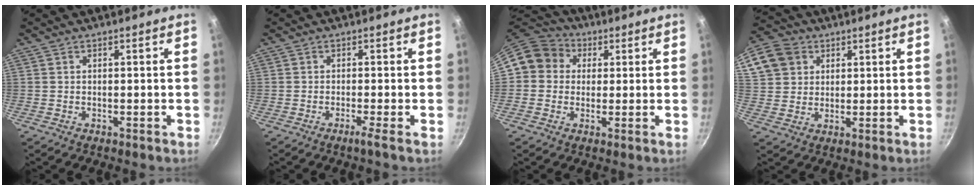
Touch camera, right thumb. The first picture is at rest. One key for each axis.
{"total": 1.7, "fx": -1.0, "fy": -0.6, "fz": 1.3, "tx": -0.033, "ty": 0.003, "tz": -0.019}
{"total": 9.9, "fx": 2.4, "fy": 8.9, "fz": 3.6, "tx": -0.035, "ty": 0.019, "tz": 0.020}
{"total": 14.3, "fx": 5.7, "fy": 11.8, "fz": 5.8, "tx": -0.123, "ty": 0.026, "tz": 0.105}